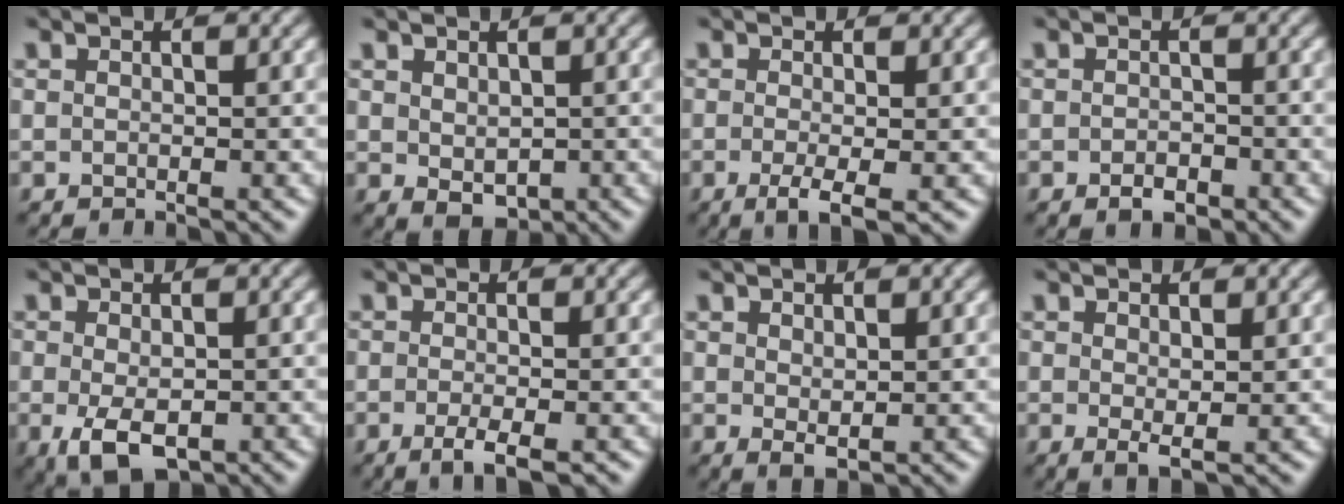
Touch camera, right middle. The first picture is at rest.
{"total": 2.1, "force": [0.2, 1.4, 1.5], "torque": [-0.025, -0.008, 0.012]}
{"total": 2.8, "force": [-0.9, 0.5, 2.6], "torque": [-0.051, -0.010, -0.016]}
{"total": 1.5, "force": [-0.8, 0.8, 0.9], "torque": [-0.015, -0.002, -0.015]}
{"total": 4.3, "force": [-1.4, 2.3, 3.4], "torque": [-0.071, -0.014, -0.020]}
{"total": 2.5, "force": [-1.2, 0.5, 2.1], "torque": [-0.038, -0.006, -0.025]}
{"total": 1.2, "force": [0.5, 0.5, 1.0], "torque": [-0.018, -0.005, 0.014]}
{"total": 1.3, "force": [0.2, 0.3, 1.2], "torque": [-0.022, -0.006, 0.006]}